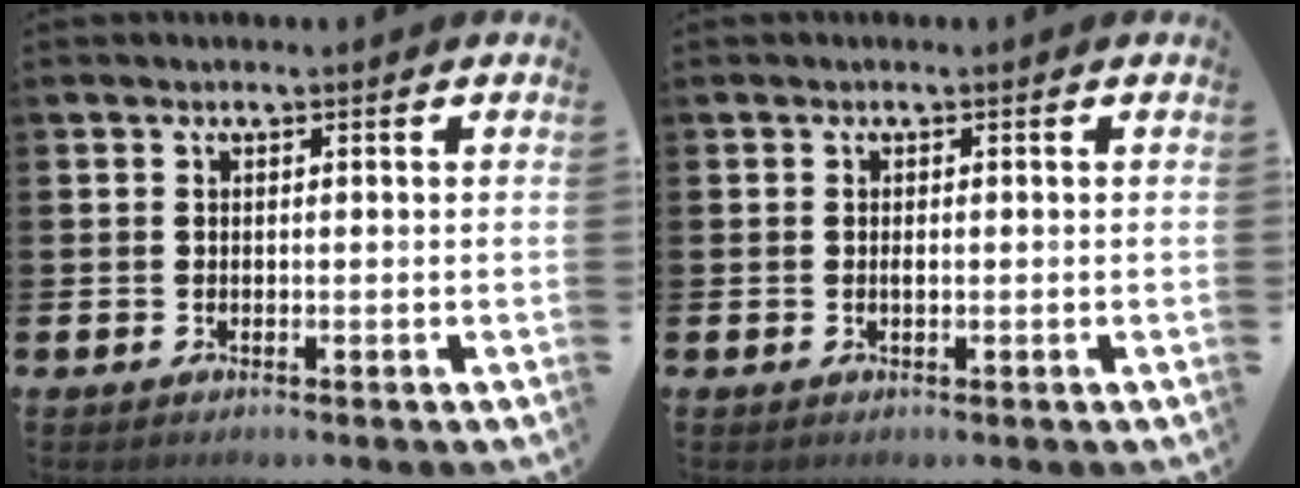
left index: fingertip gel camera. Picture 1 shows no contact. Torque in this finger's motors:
{"motor_torque": [0.09, 0.13, 0.00, 0.02]}